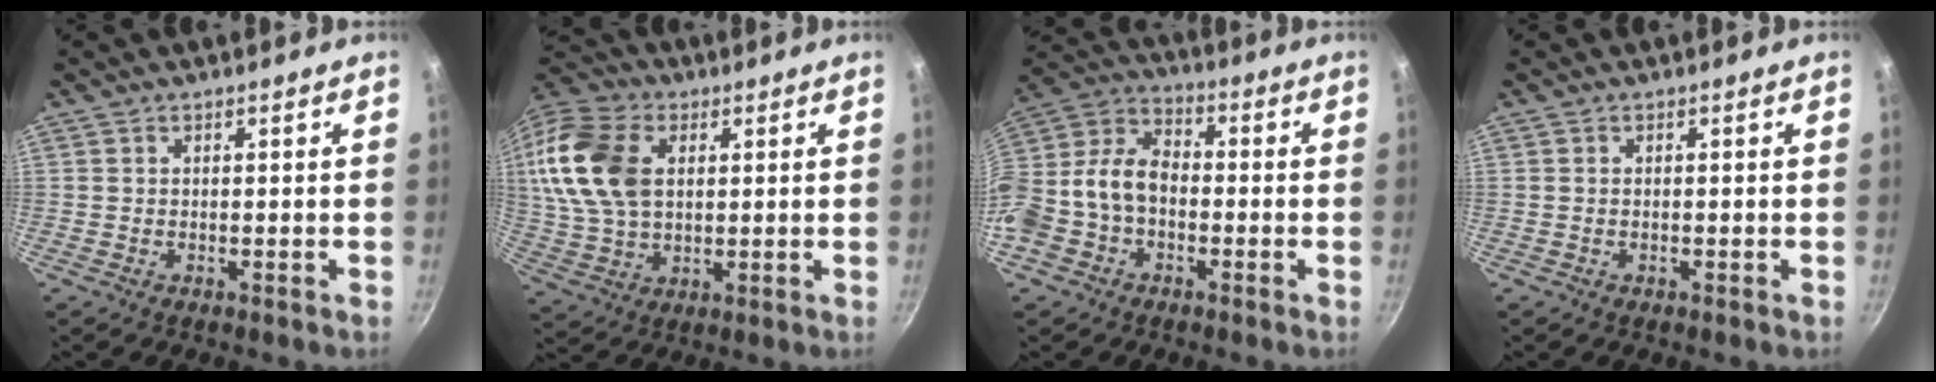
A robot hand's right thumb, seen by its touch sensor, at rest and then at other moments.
{"total": 18.4, "force": [3.7, 12.4, 13.1], "torque": [-0.260, 0.010, 0.068]}
{"total": 15.3, "force": [-3.1, 11.1, 10.0], "torque": [-0.191, 0.060, -0.073]}
{"total": 0.0}